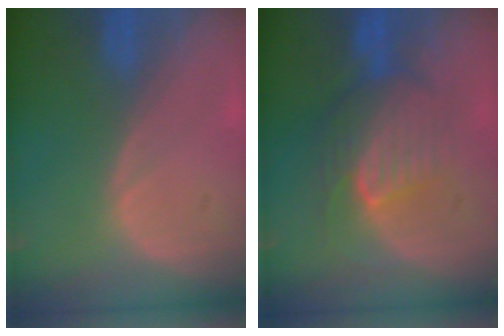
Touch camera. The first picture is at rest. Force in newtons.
{"total": 7.7, "press": 7.7, "slide": 0.1}